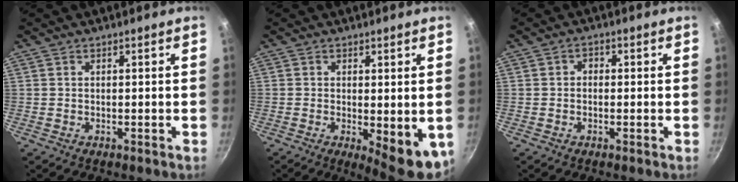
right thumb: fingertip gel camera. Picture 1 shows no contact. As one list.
[{"total": 8.3, "force": [-1.2, 3.0, 7.6], "torque": [-0.086, -0.008, -0.007]}, {"total": 1.5, "force": [-0.3, 1.3, 0.8], "torque": [-0.013, 0.006, -0.007]}]